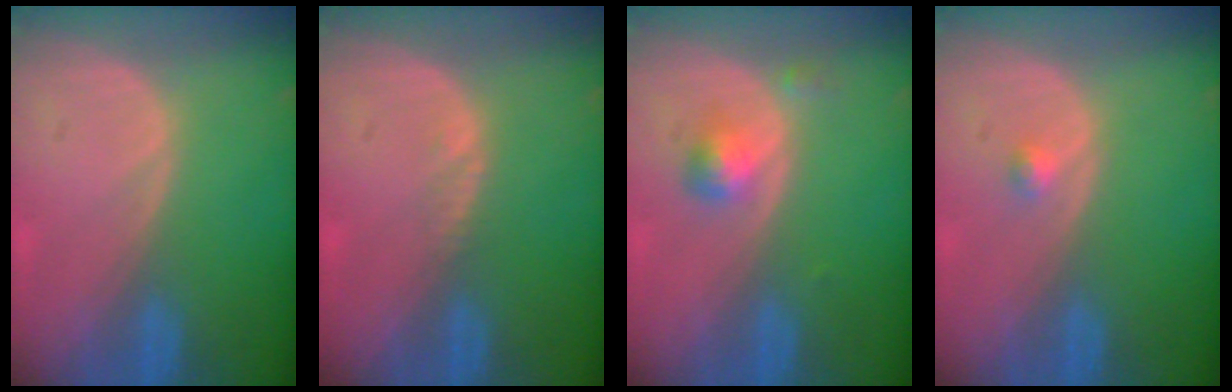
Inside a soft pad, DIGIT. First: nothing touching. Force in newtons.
{"total": 0.8, "press": 0.7, "slide": 0.5}
{"total": 2.8, "press": 2.7, "slide": 0.2}
{"total": 1.2, "press": 1.1, "slide": 0.6}